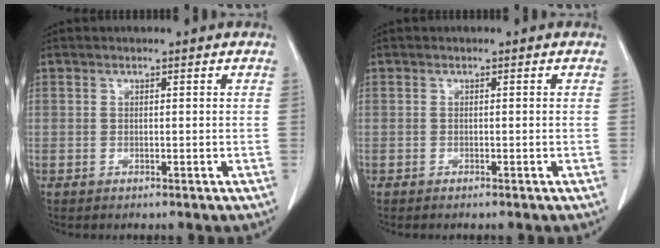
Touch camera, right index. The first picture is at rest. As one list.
[{"total": 0.9, "force": [-0.7, 0.0, 0.5], "torque": [-0.010, -0.001, -0.008]}]